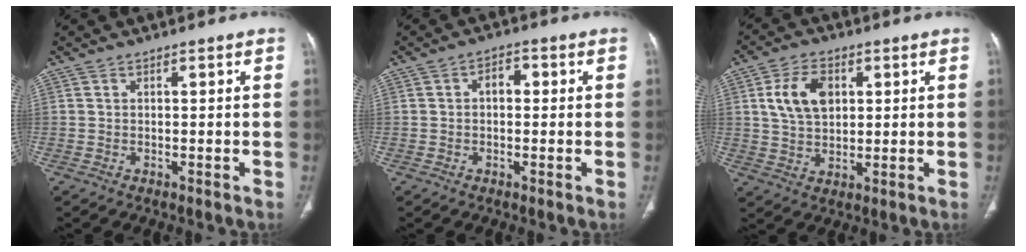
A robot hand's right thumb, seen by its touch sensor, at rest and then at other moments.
{"total": 3.2, "force": [0.2, 2.1, 2.3], "torque": [-0.027, 0.014, -0.002]}
{"total": 9.1, "force": [2.5, 5.9, 6.4], "torque": [-0.106, -0.004, 0.049]}